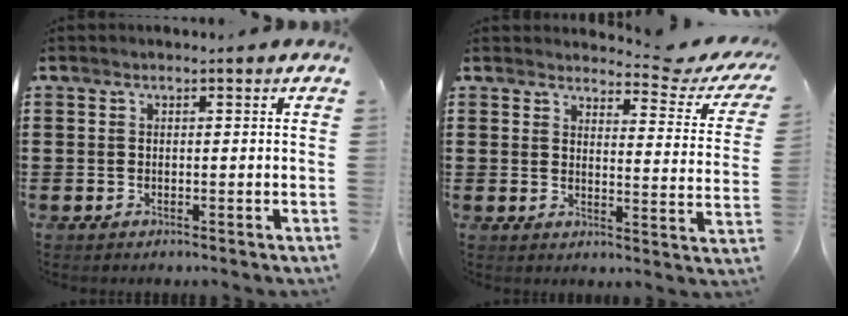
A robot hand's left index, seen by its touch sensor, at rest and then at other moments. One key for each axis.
{"total": 4.4, "fx": 3.9, "fy": 0.3, "fz": 2.0, "tx": -0.040, "ty": -0.025, "tz": 0.062}